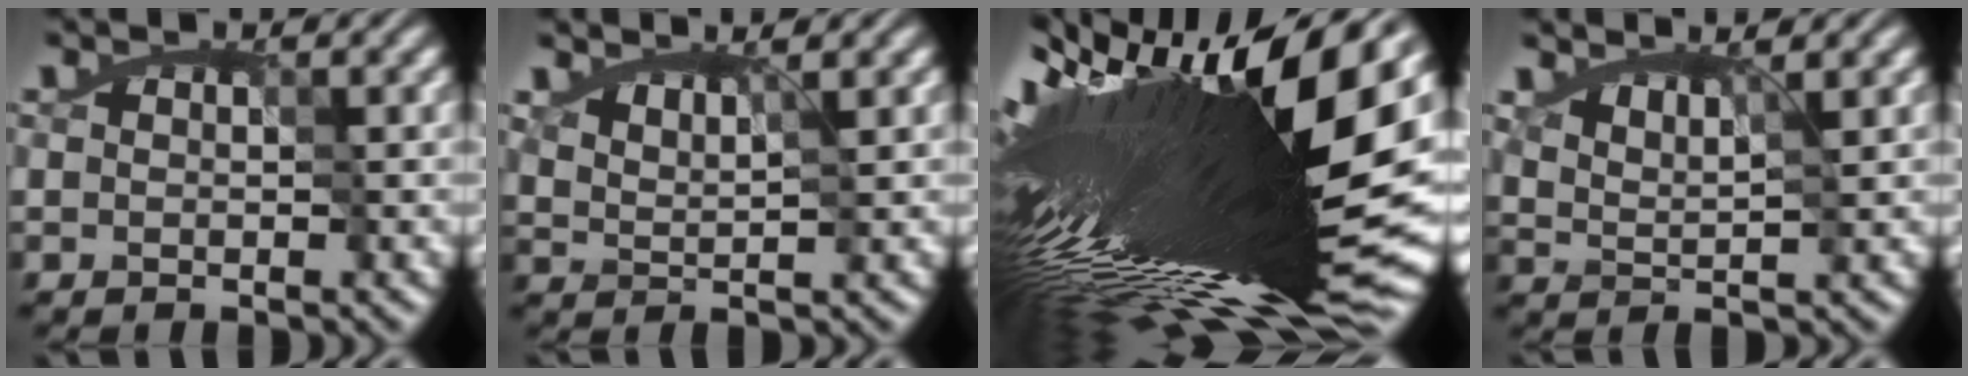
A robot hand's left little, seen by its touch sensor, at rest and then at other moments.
{"total": 1.3, "force": [1.2, 0.0, 0.5], "torque": [-0.022, -0.006, 0.025]}
{"total": 18.0, "force": [0.6, 5.0, 17.2], "torque": [-0.300, -0.035, 0.030]}
{"total": 1.9, "force": [1.5, 0.2, 1.0], "torque": [-0.029, -0.005, 0.027]}